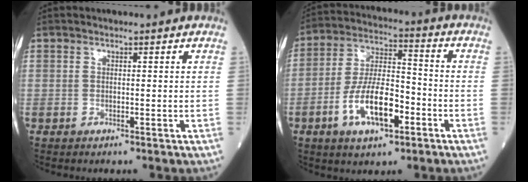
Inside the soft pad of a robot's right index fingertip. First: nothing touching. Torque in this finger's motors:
{"motor_torque": [0.58, -0.26, 0.33, 0.21]}